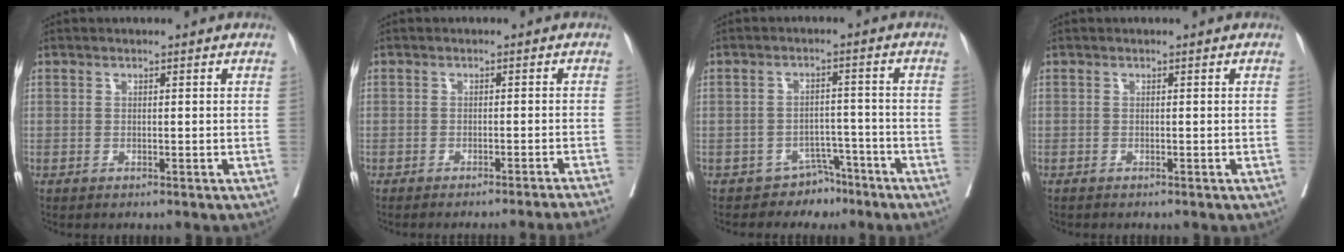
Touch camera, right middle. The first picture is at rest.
{"total": 10.1, "force": [-9.3, -2.5, 3.1], "torque": [-0.008, -0.027, -0.110]}
{"total": 4.6, "force": [-3.7, 2.7, 0.0], "torque": [0.011, 0.019, -0.052]}
{"total": 0.0}